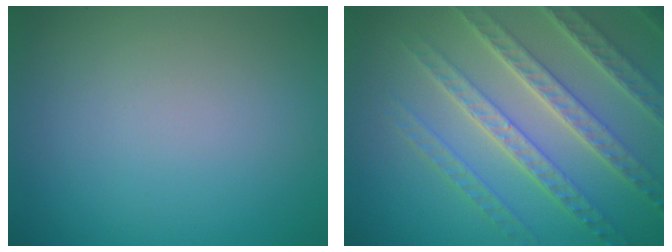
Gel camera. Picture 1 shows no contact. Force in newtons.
{"total": 7.5, "press": 5.6, "slide": 5.0}